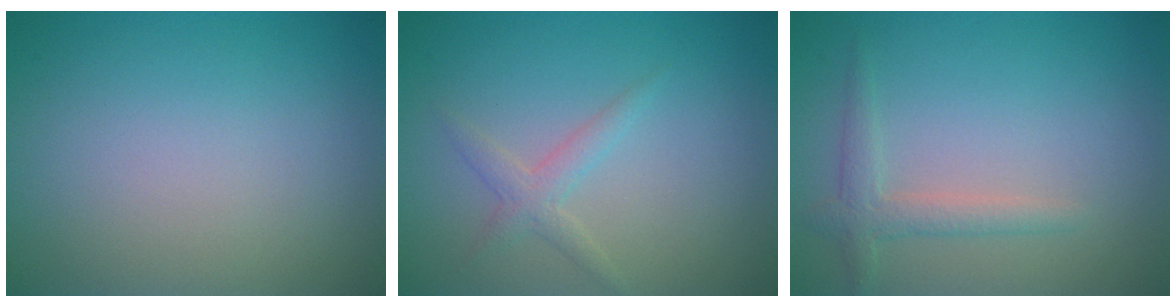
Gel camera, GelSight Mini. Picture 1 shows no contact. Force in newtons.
{"total": 1.7, "press": 1.7, "slide": 0.1}
{"total": 2.1, "press": 2.1, "slide": 0.1}